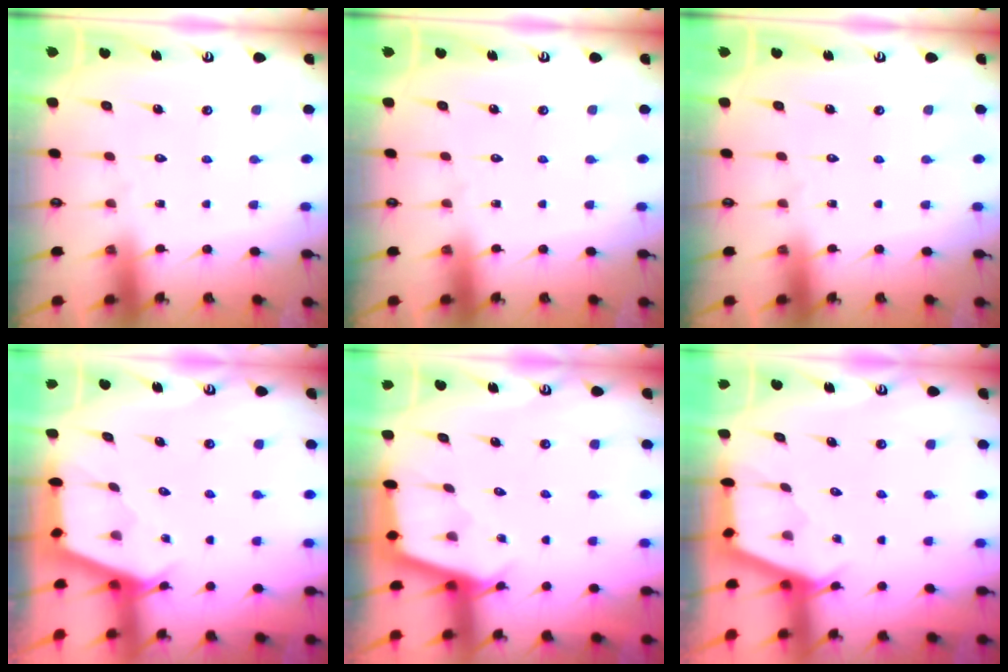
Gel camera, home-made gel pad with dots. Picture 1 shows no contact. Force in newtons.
{"total": 0.0}
{"total": 0.0}
{"total": 2.7, "press": 2.6, "slide": 0.3}
{"total": 2.9, "press": 2.8, "slide": 0.3}
{"total": 2.8, "press": 2.8, "slide": 0.4}